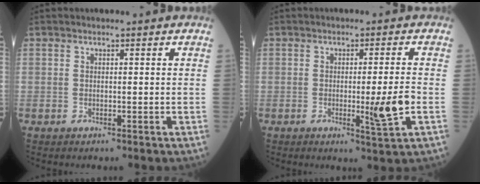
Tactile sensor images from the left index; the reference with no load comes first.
{"total": 5.4, "force": [-1.1, -0.5, 5.3], "torque": [-0.081, -0.013, -0.015]}